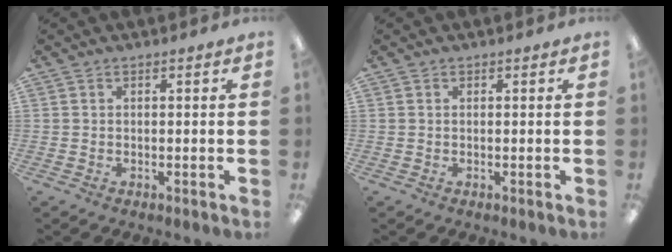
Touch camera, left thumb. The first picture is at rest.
{"total": 0.0}